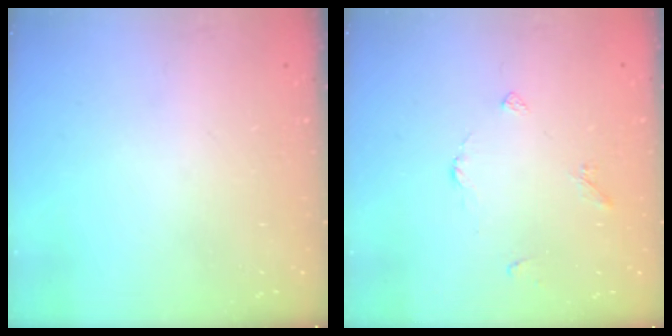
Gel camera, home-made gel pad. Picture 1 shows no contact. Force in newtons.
{"total": 4.0, "press": 4.0, "slide": 0.6}